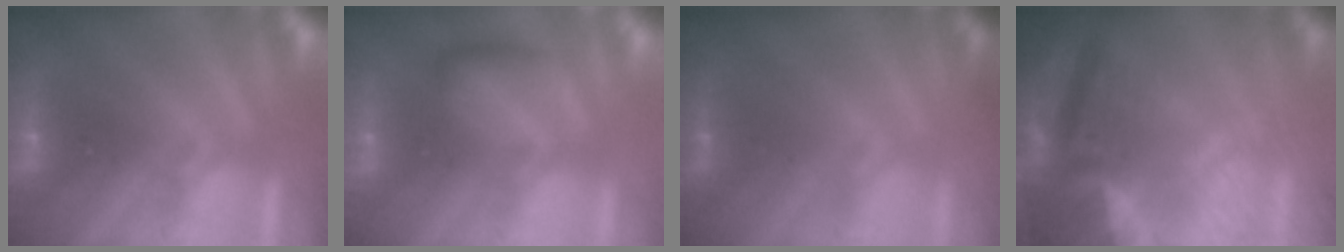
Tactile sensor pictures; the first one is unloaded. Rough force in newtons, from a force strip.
{"total": 2.4}
{"total": 1.7}
{"total": 8.9}